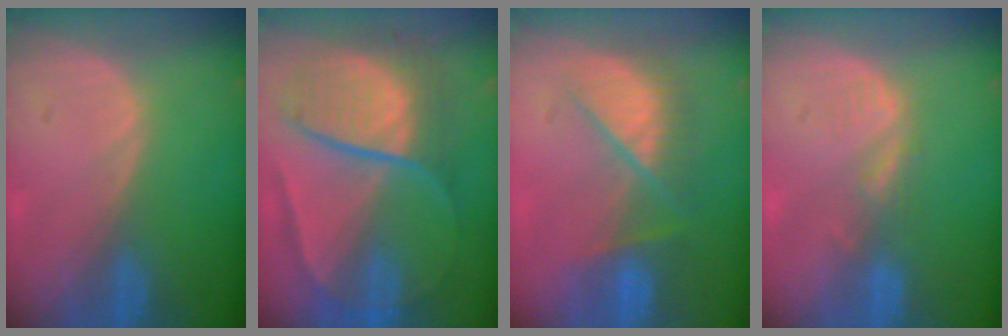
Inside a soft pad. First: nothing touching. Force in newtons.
{"total": 10.2, "press": 10.2, "slide": 1.0}
{"total": 7.2, "press": 7.1, "slide": 0.6}
{"total": 2.0, "press": 2.0, "slide": 0.3}